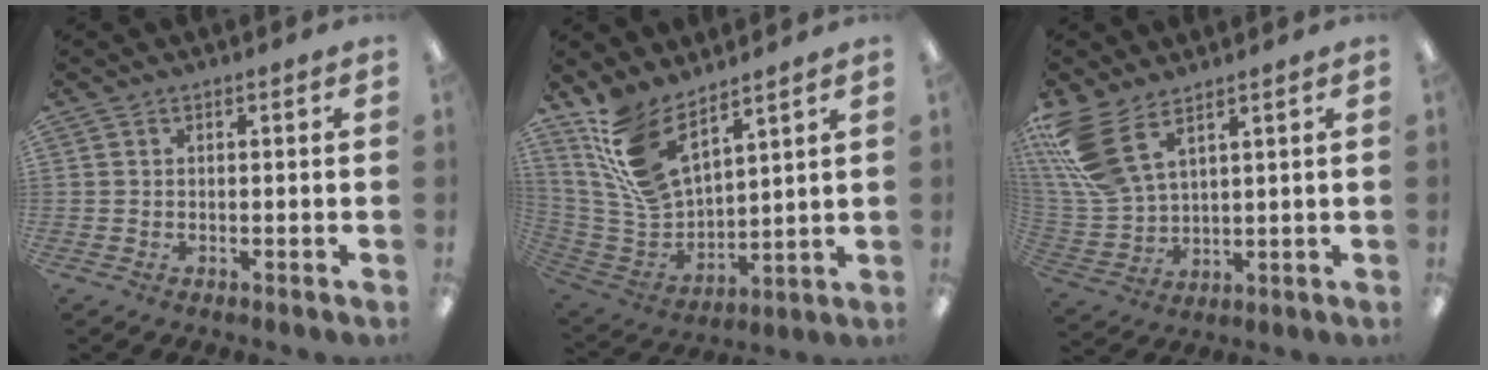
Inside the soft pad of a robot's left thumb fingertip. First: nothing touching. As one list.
[{"total": 15.0, "force": [10.3, 7.0, 8.3], "torque": [-0.203, -0.047, 0.199]}, {"total": 13.4, "force": [7.8, 6.7, 8.6], "torque": [-0.205, -0.026, 0.149]}]